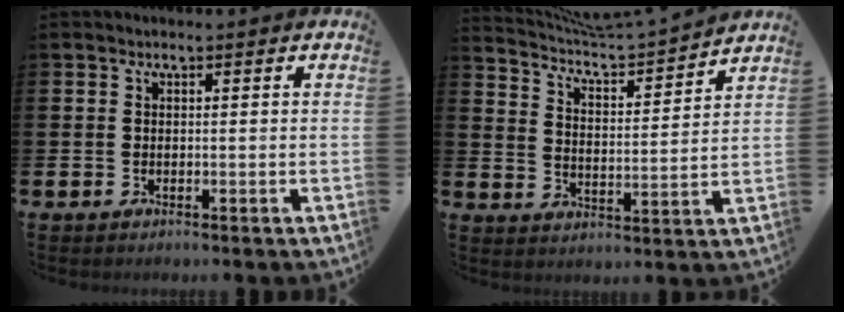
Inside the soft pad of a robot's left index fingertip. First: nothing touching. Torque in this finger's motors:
{"motor_torque": [-0.10, -0.19, -0.01, 0.07]}